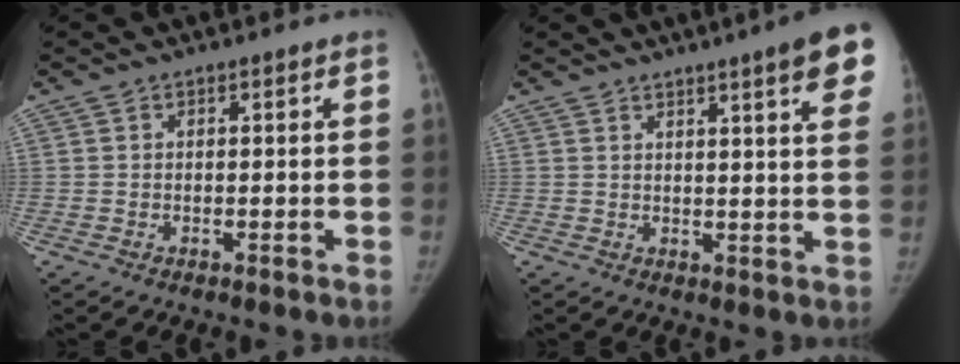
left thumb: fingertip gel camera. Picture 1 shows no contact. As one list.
[{"total": 11.4, "force": [6.7, 1.3, 9.2], "torque": [-0.099, -0.020, 0.071]}]